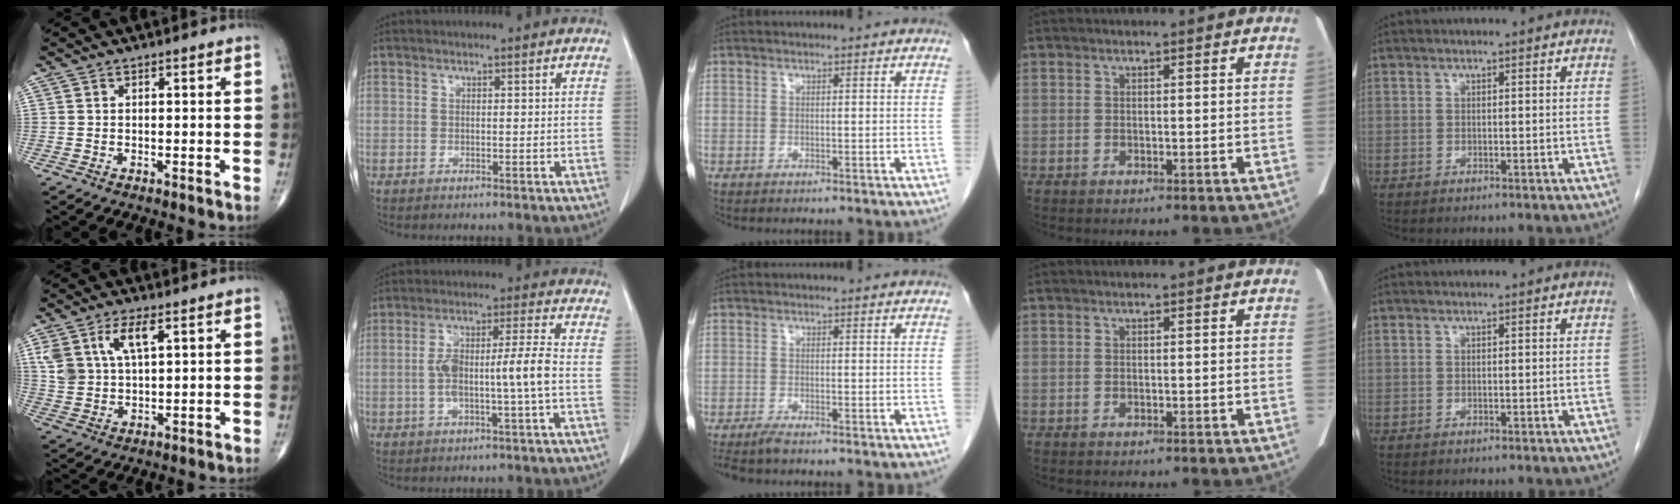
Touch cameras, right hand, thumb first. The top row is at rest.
{"thumb": {"total": 8.2, "force": [3.7, 3.8, 6.3], "torque": [-0.125, -0.006, 0.078]}, "index": {"total": 8.4, "force": [-1.3, 0.0, 8.3], "torque": [-0.158, 0.019, -0.022]}, "middle": {"total": 2.2, "force": [-1.8, -0.1, 1.1], "torque": [-0.026, -0.007, -0.036]}}